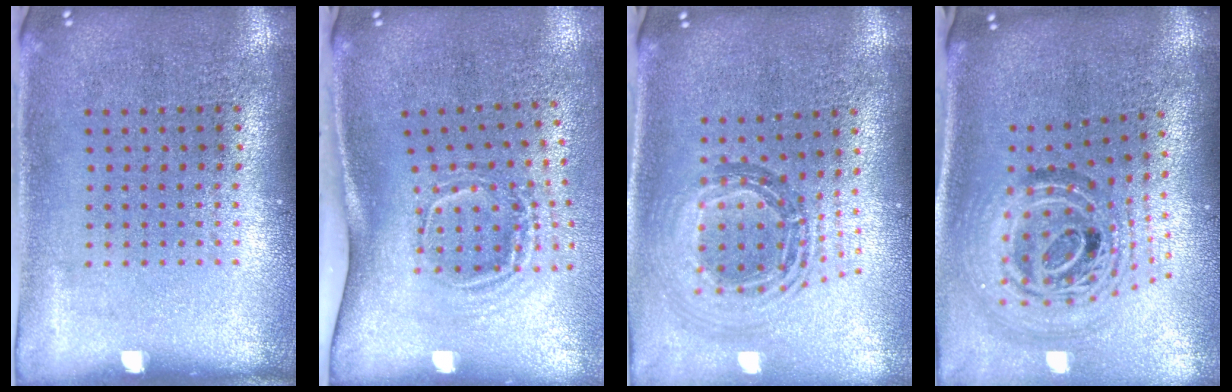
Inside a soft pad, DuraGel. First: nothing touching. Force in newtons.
{"total": 1.9, "press": 1.2, "slide": 1.6}
{"total": 1.1, "press": 1.1, "slide": 0.4}
{"total": 2.1, "press": 1.6, "slide": 1.3}